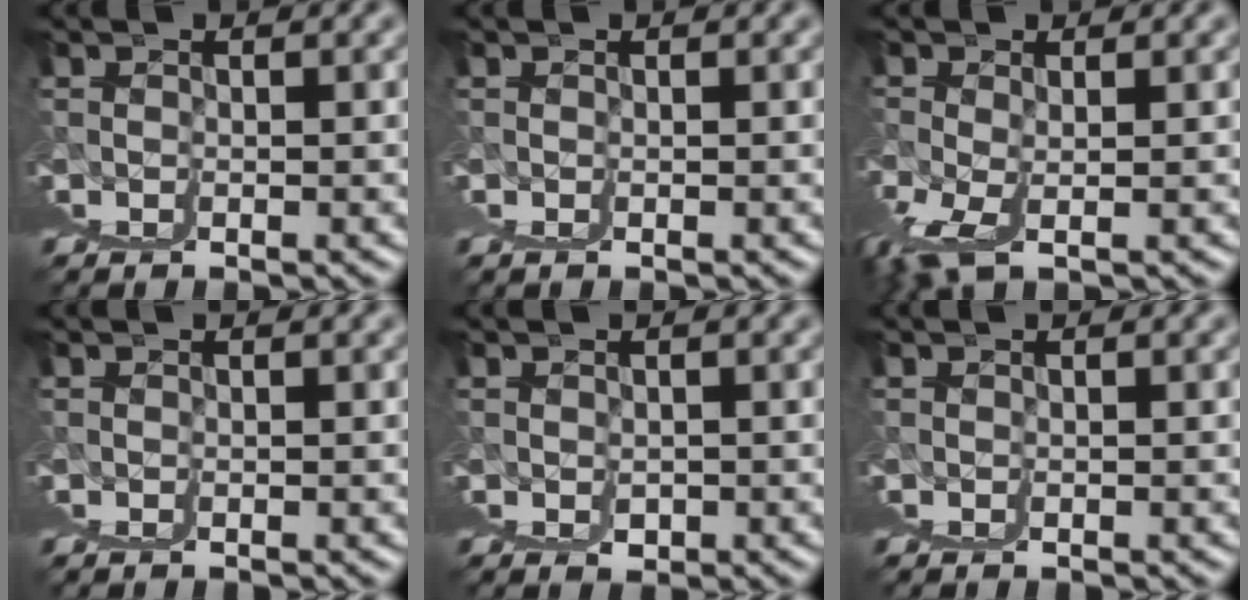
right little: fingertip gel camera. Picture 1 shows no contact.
{"total": 0.9, "force": [0.3, -0.7, -0.4], "torque": [0.012, 0.003, 0.004]}
{"total": 3.8, "force": [0.1, -3.7, 1.0], "torque": [-0.009, -0.009, 0.025]}
{"total": 0.0}
{"total": 1.6, "force": [0.5, 1.4, 0.6], "torque": [-0.010, -0.009, 0.013]}
{"total": 0.0}